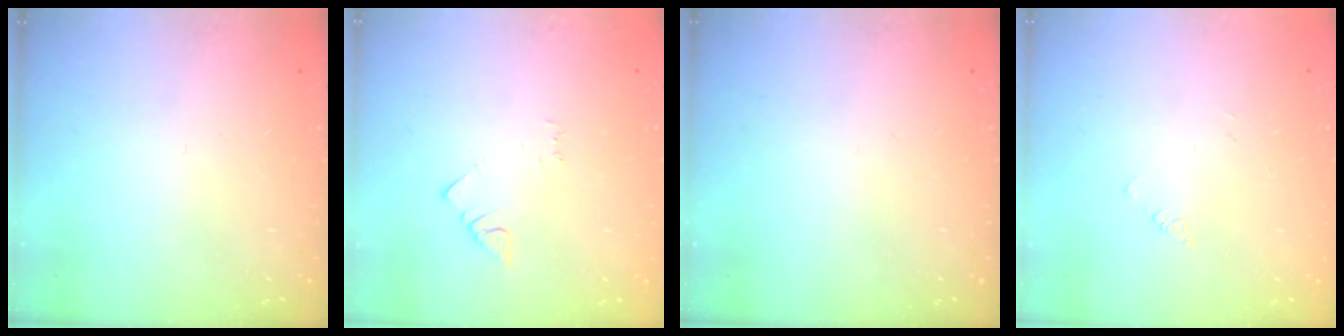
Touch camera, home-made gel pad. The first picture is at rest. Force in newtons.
{"total": 1.5, "press": 1.5, "slide": 0.3}
{"total": 0.0}
{"total": 1.4, "press": 1.3, "slide": 0.3}